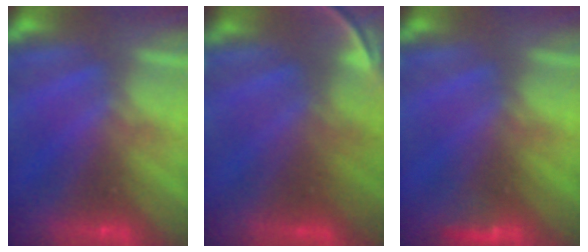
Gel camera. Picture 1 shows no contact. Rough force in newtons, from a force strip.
{"total": 10.0}
{"total": 2.9}